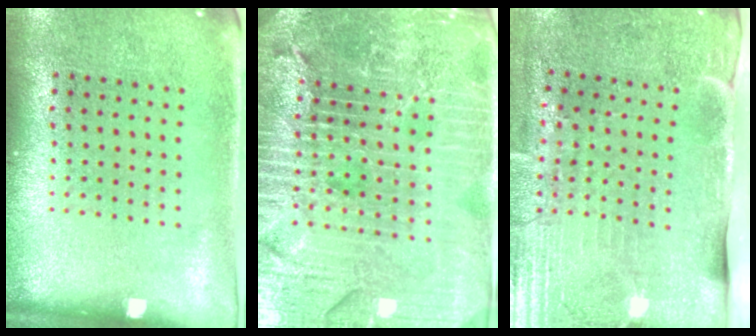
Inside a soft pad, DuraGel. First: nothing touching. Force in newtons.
{"total": 5.8, "press": 5.2, "slide": 2.6}
{"total": 4.5, "press": 3.7, "slide": 2.5}